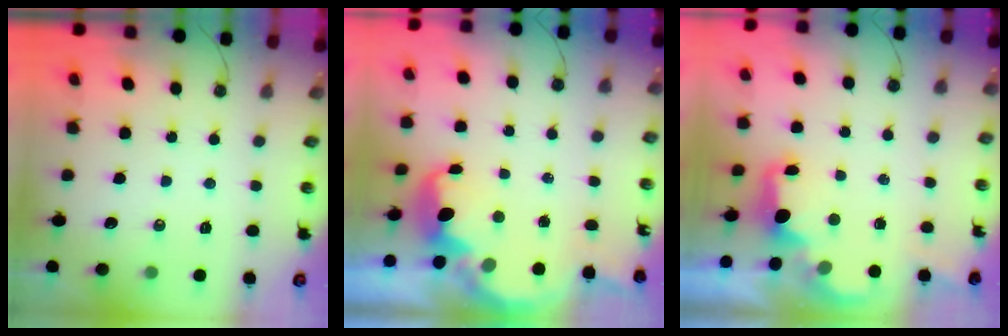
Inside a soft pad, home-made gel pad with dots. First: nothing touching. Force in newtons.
{"total": 4.8, "press": 4.8, "slide": 0.5}
{"total": 2.1, "press": 2.0, "slide": 0.7}